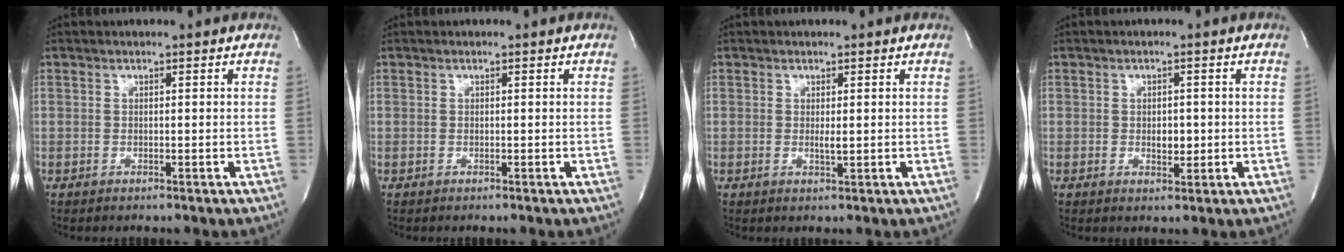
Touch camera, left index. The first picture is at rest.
{"total": 0.0}
{"total": 1.1, "force": [-0.2, 0.1, 1.1], "torque": [-0.023, -0.007, -0.002]}
{"total": 2.2, "force": [-0.6, 1.3, 1.7], "torque": [-0.025, -0.006, -0.007]}